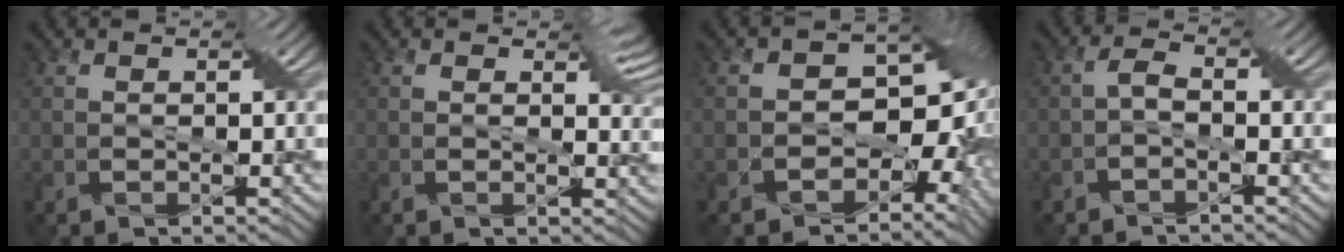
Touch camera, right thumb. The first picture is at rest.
{"total": 1.7, "force": [1.3, 0.6, 0.9], "torque": [-0.018, 0.000, 0.017]}
{"total": 11.6, "force": [-0.5, 7.7, 8.6], "torque": [-0.126, -0.030, 0.016]}
{"total": 1.3, "force": [-0.9, -0.1, 0.9], "torque": [-0.038, 0.004, -0.020]}